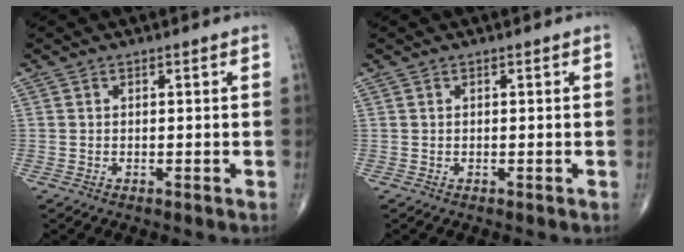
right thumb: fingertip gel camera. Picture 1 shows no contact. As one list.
[{"total": 0.0}]